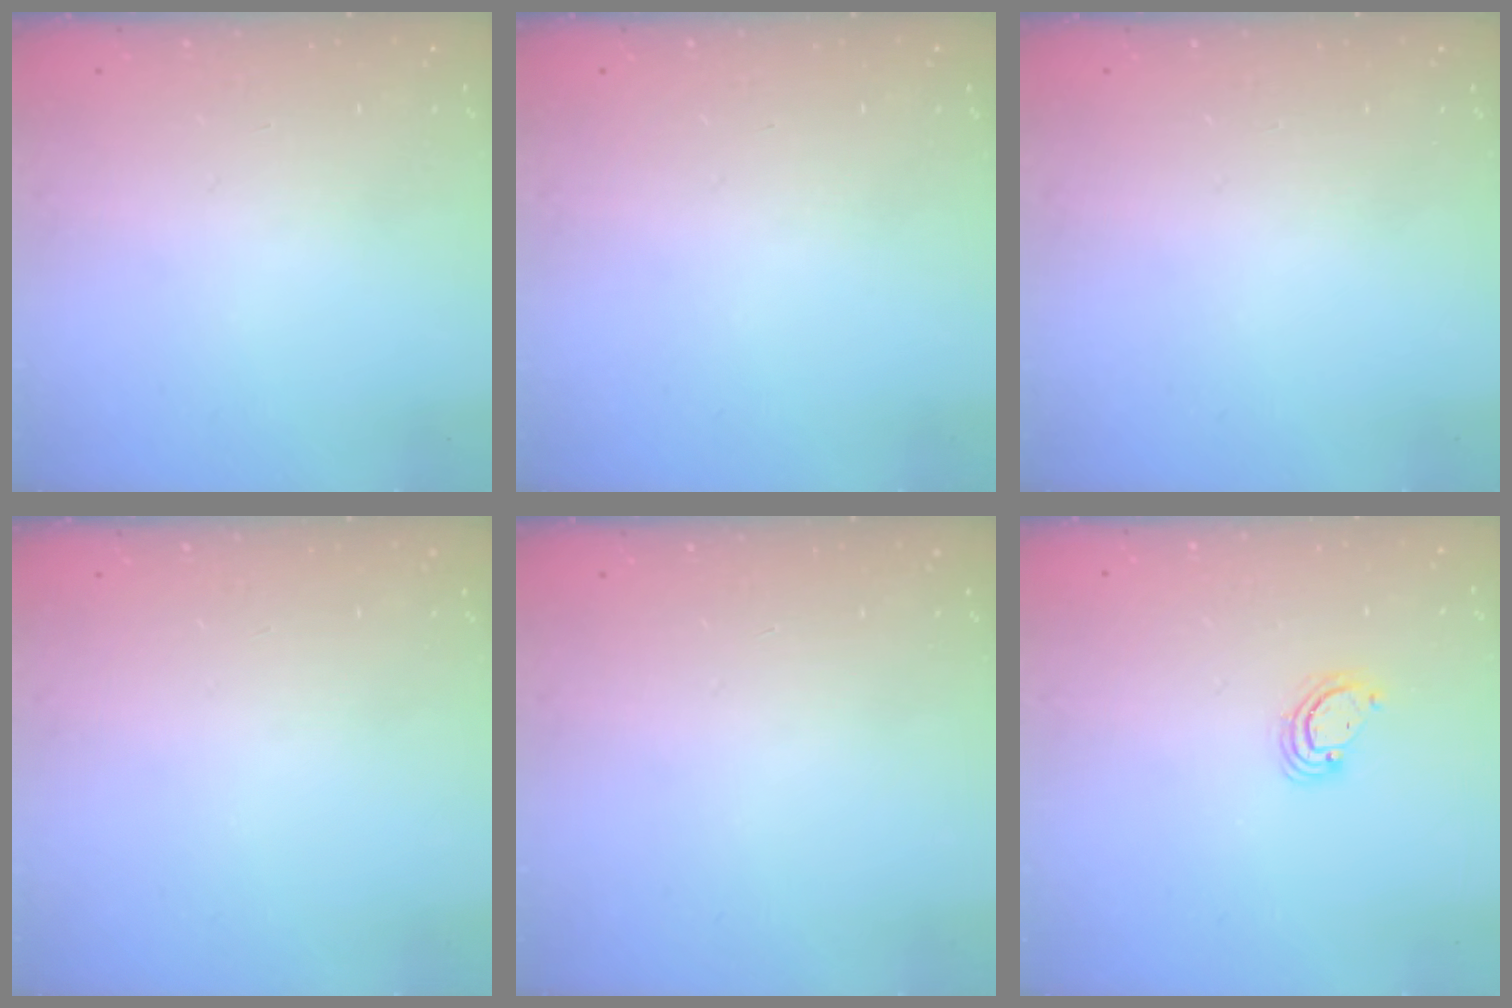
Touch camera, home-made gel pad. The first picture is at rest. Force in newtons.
{"total": 0.0}
{"total": 0.0}
{"total": 0.0}
{"total": 0.0}
{"total": 3.7, "press": 3.7, "slide": 0.4}